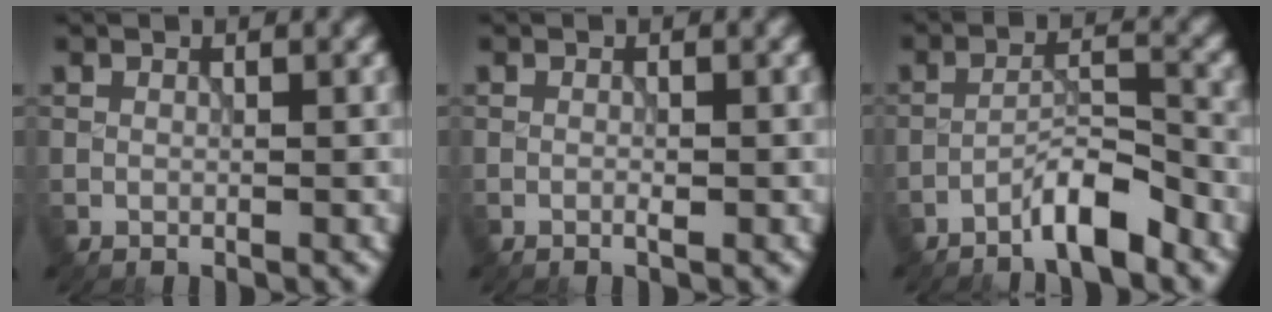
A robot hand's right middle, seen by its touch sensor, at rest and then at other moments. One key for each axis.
{"total": 0.6, "fx": -0.2, "fy": 0.1, "fz": 0.5, "tx": -0.009, "ty": -0.002, "tz": -0.004}
{"total": 4.2, "fx": -3.2, "fy": 0.6, "fz": 2.7, "tx": -0.045, "ty": 0.013, "tz": -0.062}